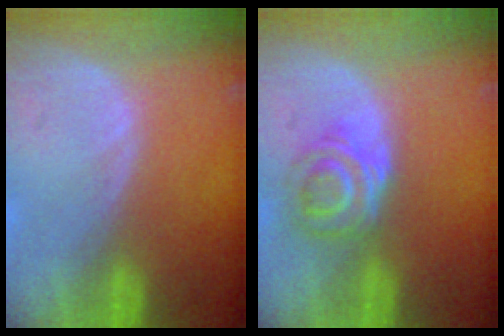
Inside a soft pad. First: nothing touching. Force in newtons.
{"total": 6.1, "press": 5.0, "slide": 3.5}